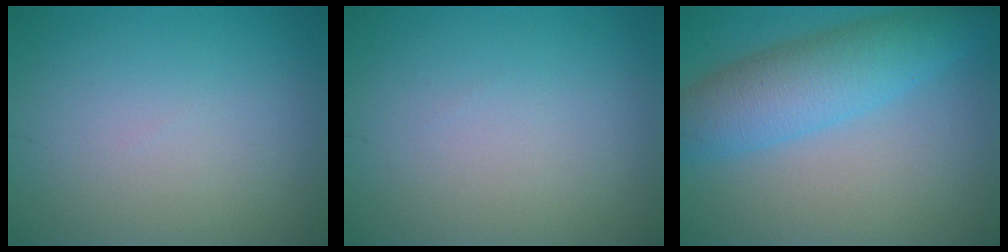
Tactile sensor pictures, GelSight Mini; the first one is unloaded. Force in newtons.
{"total": 0.0}
{"total": 6.5, "press": 6.5, "slide": 0.1}